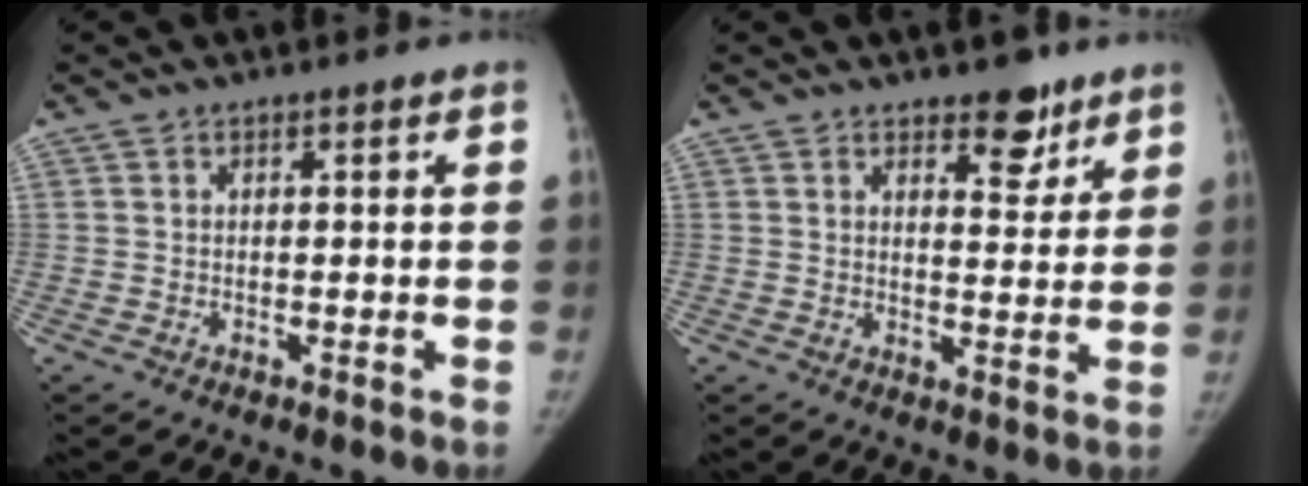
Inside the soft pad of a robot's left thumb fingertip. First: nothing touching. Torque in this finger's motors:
{"motor_torque": [0.63, -0.48, 0.98, -0.69, 0.13]}